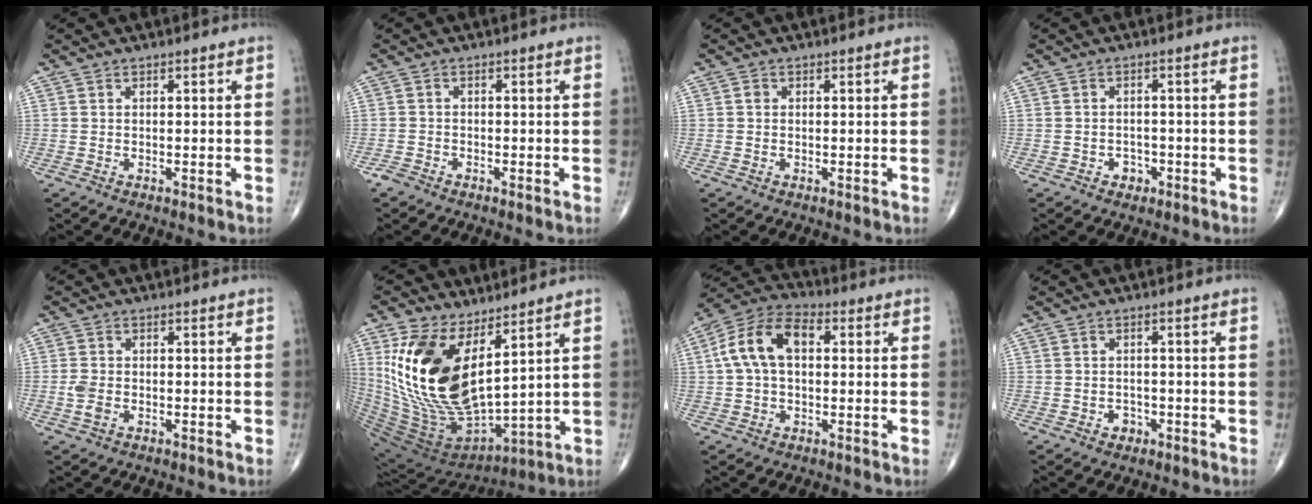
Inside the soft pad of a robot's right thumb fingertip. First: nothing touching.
{"total": 1.5, "force": [-1.3, 0.5, 0.4], "torque": [-0.009, -0.002, -0.030]}
{"total": 0.7, "force": [0.0, 0.7, 0.3], "torque": [-0.002, 0.002, -0.002]}
{"total": 2.4, "force": [-1.2, 1.8, 0.9], "torque": [-0.001, 0.008, -0.017]}
{"total": 2.6, "force": [-0.8, 1.7, 1.8], "torque": [-0.046, 0.005, -0.017]}
{"total": 21.7, "force": [7.6, 10.4, 17.5], "torque": [-0.332, -0.055, 0.164]}
{"total": 11.3, "force": [1.5, 6.8, 8.9], "torque": [-0.171, 0.035, 0.017]}
{"total": 2.1, "force": [-1.1, 1.7, 0.8], "torque": [-0.002, 0.008, -0.015]}